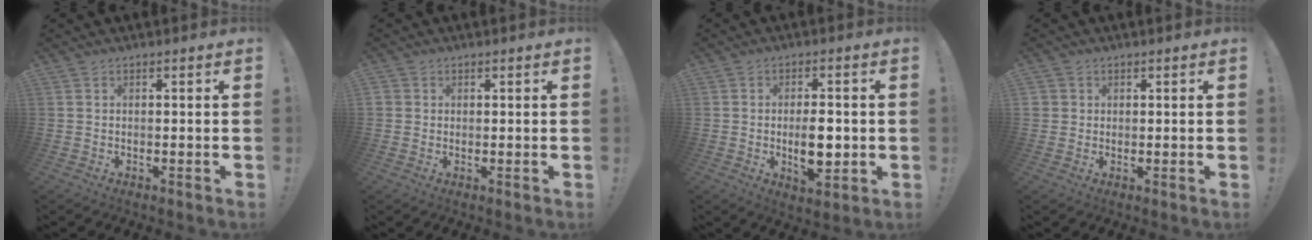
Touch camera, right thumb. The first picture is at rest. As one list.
[{"total": 1.4, "force": [0.5, 1.3, 0.2], "torque": [-0.010, 0.005, 0.011]}, {"total": 8.8, "force": [-1.1, 4.1, 7.7], "torque": [-0.121, -0.005, -0.020]}, {"total": 2.0, "force": [0.8, 1.9, 0.1], "torque": [-0.002, -0.001, 0.014]}]